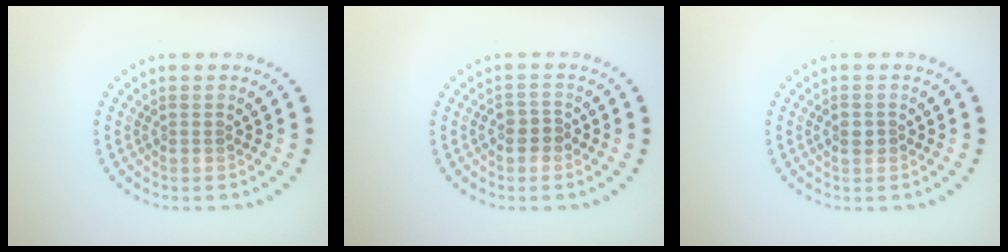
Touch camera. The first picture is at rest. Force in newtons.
{"total": 1.7, "press": 1.4, "slide": 0.8}
{"total": 1.2, "press": 1.2, "slide": 0.1}